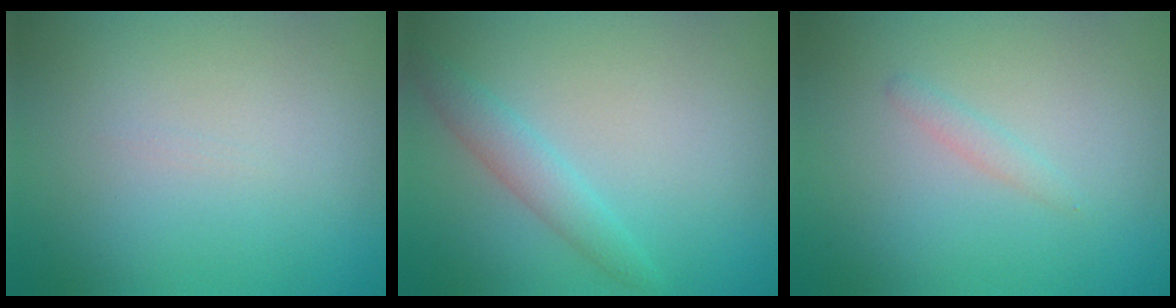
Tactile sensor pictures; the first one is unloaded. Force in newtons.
{"total": 2.2, "press": 2.2, "slide": 0.1}
{"total": 0.9, "press": 0.9, "slide": 0.0}